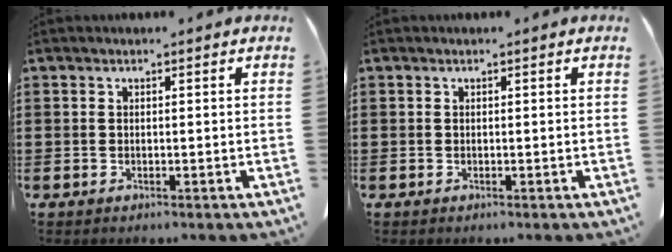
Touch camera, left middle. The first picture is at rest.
{"total": 0.0}